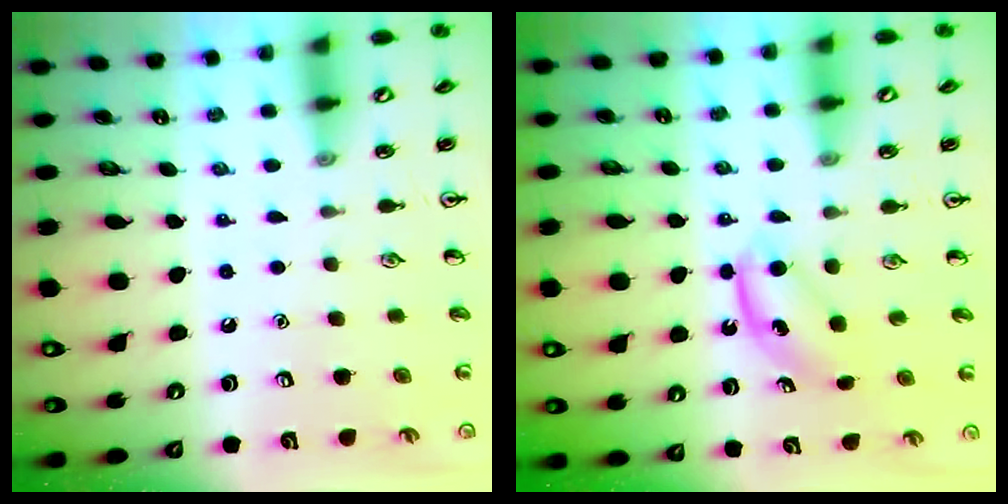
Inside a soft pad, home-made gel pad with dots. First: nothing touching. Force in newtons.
{"total": 5.0, "press": 4.9, "slide": 1.1}